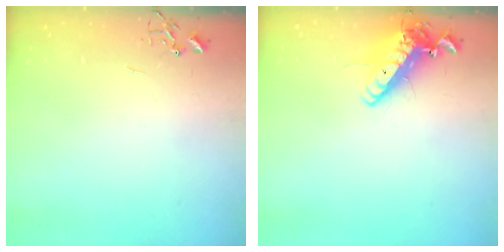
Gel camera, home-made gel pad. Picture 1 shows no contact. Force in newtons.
{"total": 14.3, "press": 14.1, "slide": 2.6}